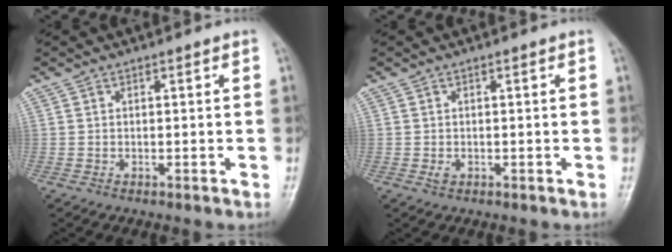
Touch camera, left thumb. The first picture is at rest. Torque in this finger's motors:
{"motor_torque": [0.13, 0.10, 0.41, 0.18, 0.00]}